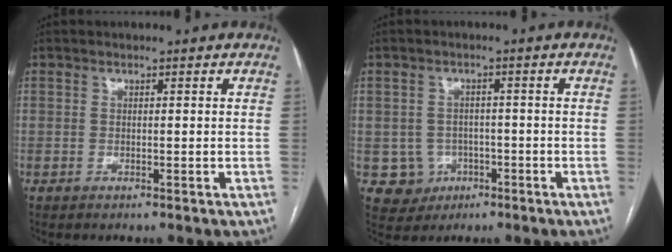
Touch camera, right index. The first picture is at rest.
{"total": 4.9, "force": [-1.3, 4.7, 0.4], "torque": [0.003, 0.010, -0.009]}